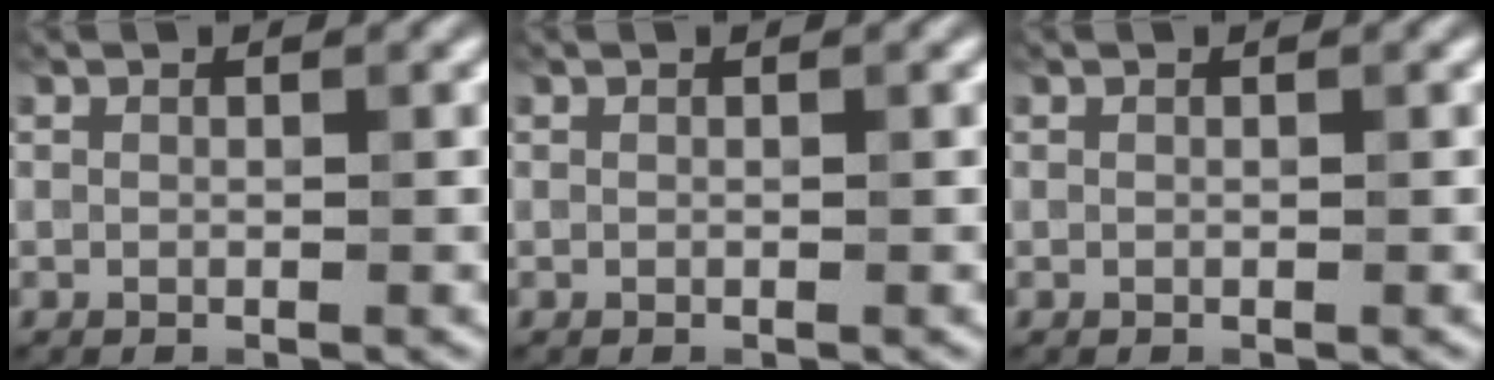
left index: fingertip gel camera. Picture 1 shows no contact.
{"total": 0.0}
{"total": 0.0}